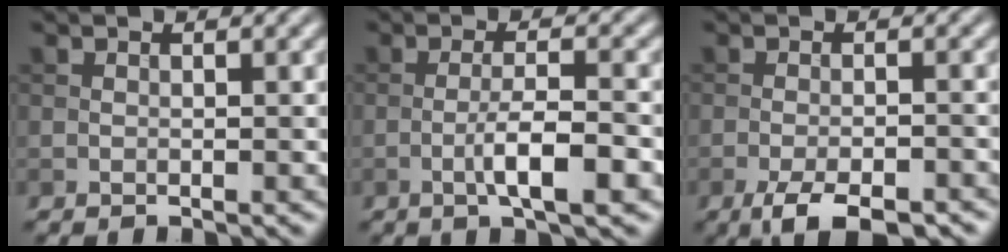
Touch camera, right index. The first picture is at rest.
{"total": 4.3, "force": [-1.7, 0.8, 3.9], "torque": [-0.070, 0.004, -0.031]}
{"total": 5.2, "force": [-3.5, 1.5, 3.5], "torque": [-0.060, -0.008, -0.059]}